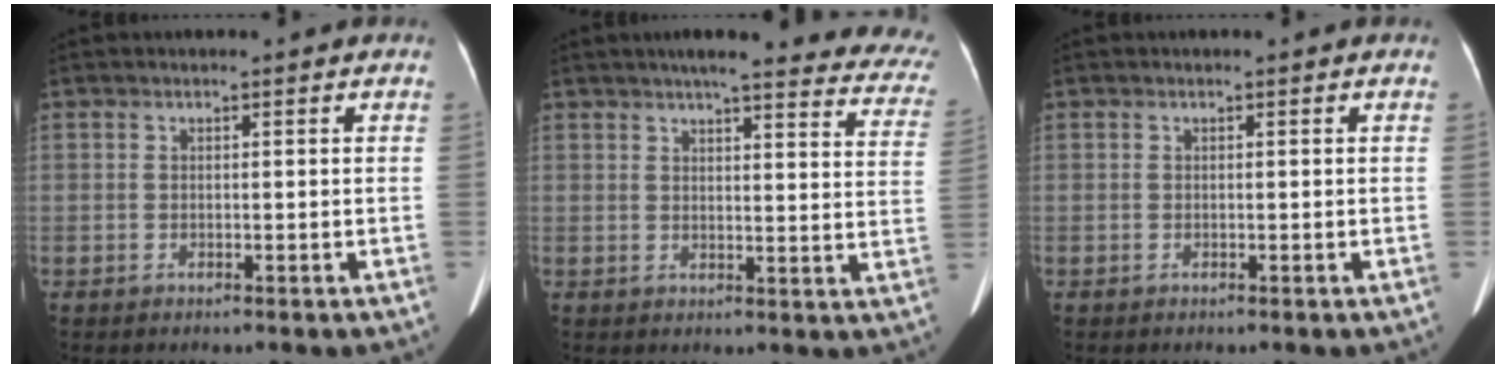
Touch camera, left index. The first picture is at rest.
{"total": 23.0, "force": [20.3, 3.1, 10.4], "torque": [-0.118, -0.041, 0.216]}
{"total": 0.0}